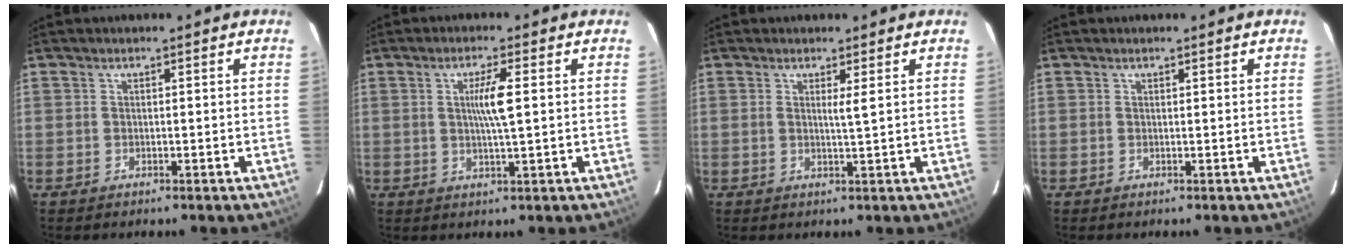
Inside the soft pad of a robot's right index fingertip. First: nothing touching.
{"total": 5.2, "force": [0.9, -0.1, 5.2], "torque": [-0.095, -0.003, 0.016]}
{"total": 1.6, "force": [0.6, -0.3, 1.4], "torque": [-0.028, -0.006, 0.010]}
{"total": 0.0}